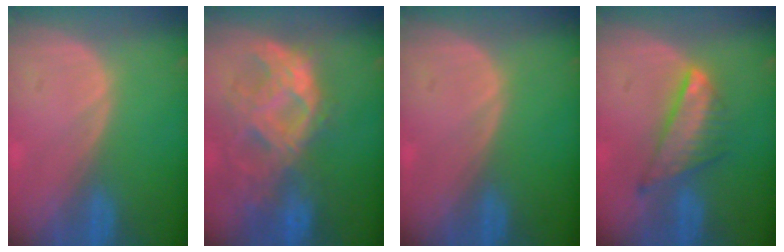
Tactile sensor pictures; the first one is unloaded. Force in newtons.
{"total": 10.5, "press": 9.2, "slide": 5.1}
{"total": 0.0}
{"total": 7.6, "press": 6.5, "slide": 4.0}